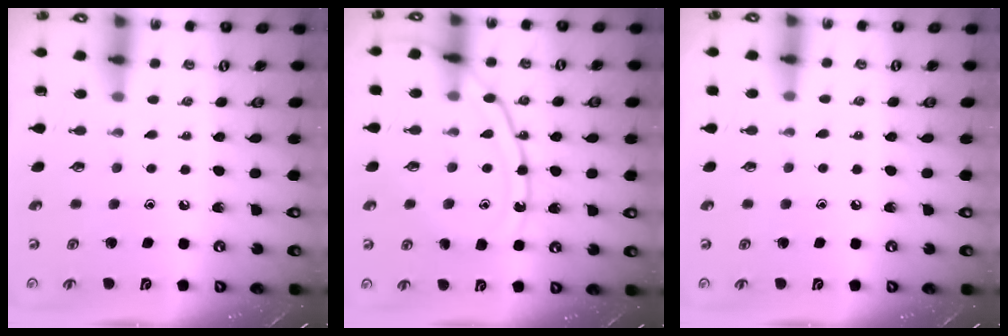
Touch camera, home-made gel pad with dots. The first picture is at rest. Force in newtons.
{"total": 15.1, "press": 15.0, "slide": 1.4}
{"total": 3.8, "press": 3.7, "slide": 0.6}